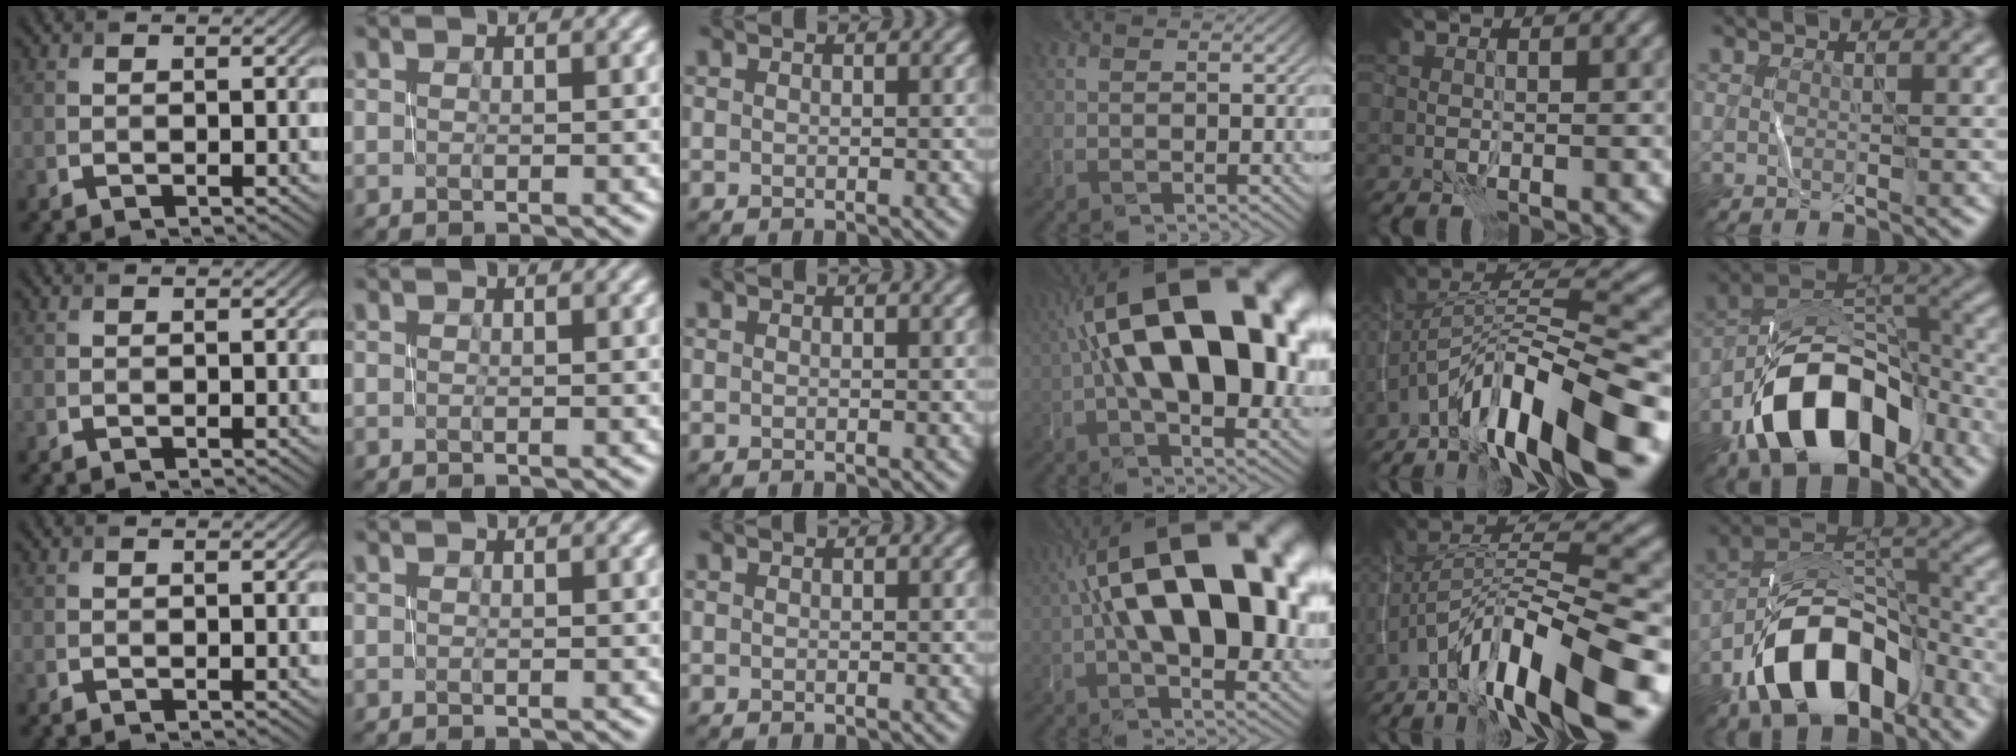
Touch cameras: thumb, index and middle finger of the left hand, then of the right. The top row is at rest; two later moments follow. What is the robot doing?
{"motion": "close", "object": "stapler"}